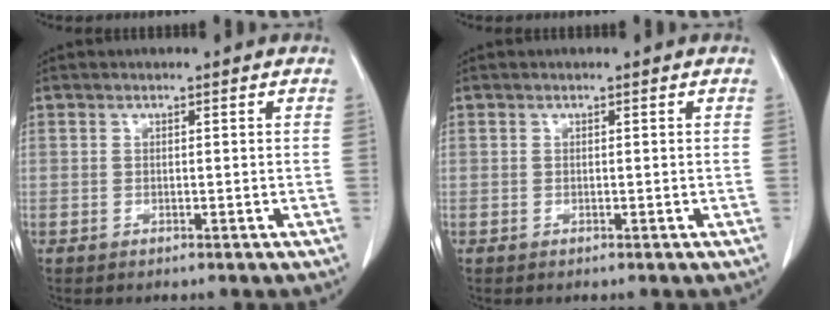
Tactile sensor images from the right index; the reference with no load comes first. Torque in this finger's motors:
{"motor_torque": [0.00, 0.00, 0.00, 0.00]}